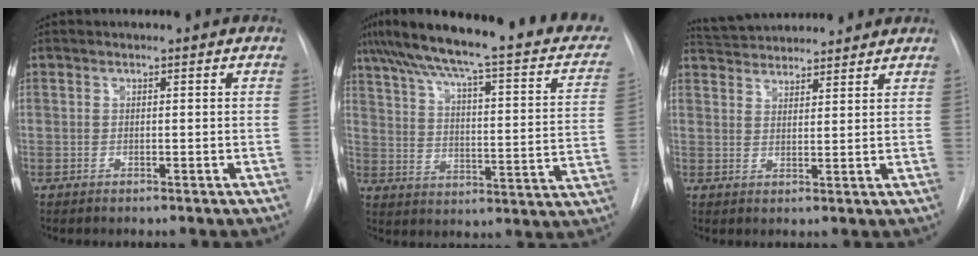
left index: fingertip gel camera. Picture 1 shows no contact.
{"total": 28.1, "force": [22.3, 4.5, 16.6], "torque": [-0.248, 0.002, 0.288]}
{"total": 10.4, "force": [9.9, 2.1, 2.3], "torque": [-0.033, 0.030, 0.148]}